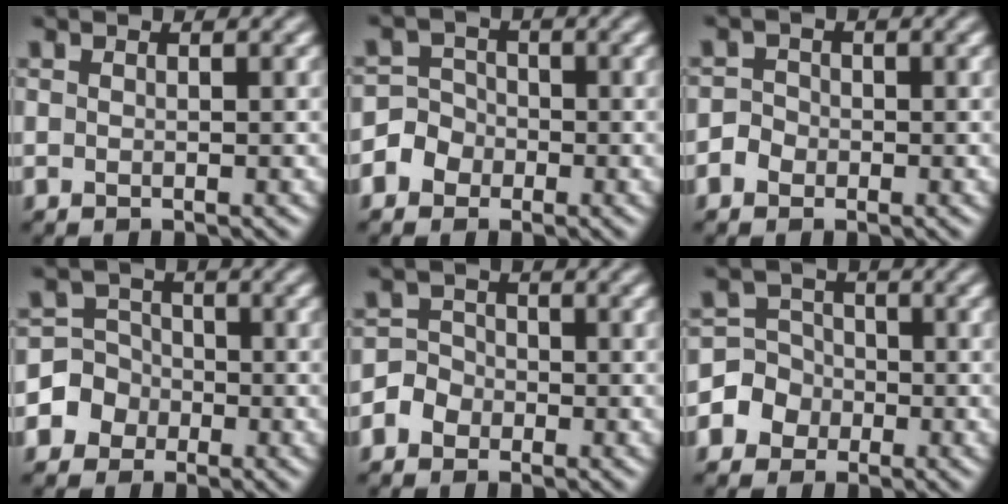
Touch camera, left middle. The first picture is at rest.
{"total": 3.0, "force": [-1.4, 2.6, 0.3], "torque": [0.008, 0.012, -0.037]}
{"total": 1.4, "force": [-0.8, 1.1, 0.1], "torque": [0.001, 0.010, -0.018]}
{"total": 4.1, "force": [-1.6, 3.7, 0.1], "torque": [0.021, 0.013, -0.049]}
{"total": 2.2, "force": [-1.2, 1.9, 0.2], "torque": [0.000, 0.012, -0.028]}
{"total": 4.1, "force": [-1.6, 3.7, 0.3], "torque": [0.016, 0.013, -0.048]}